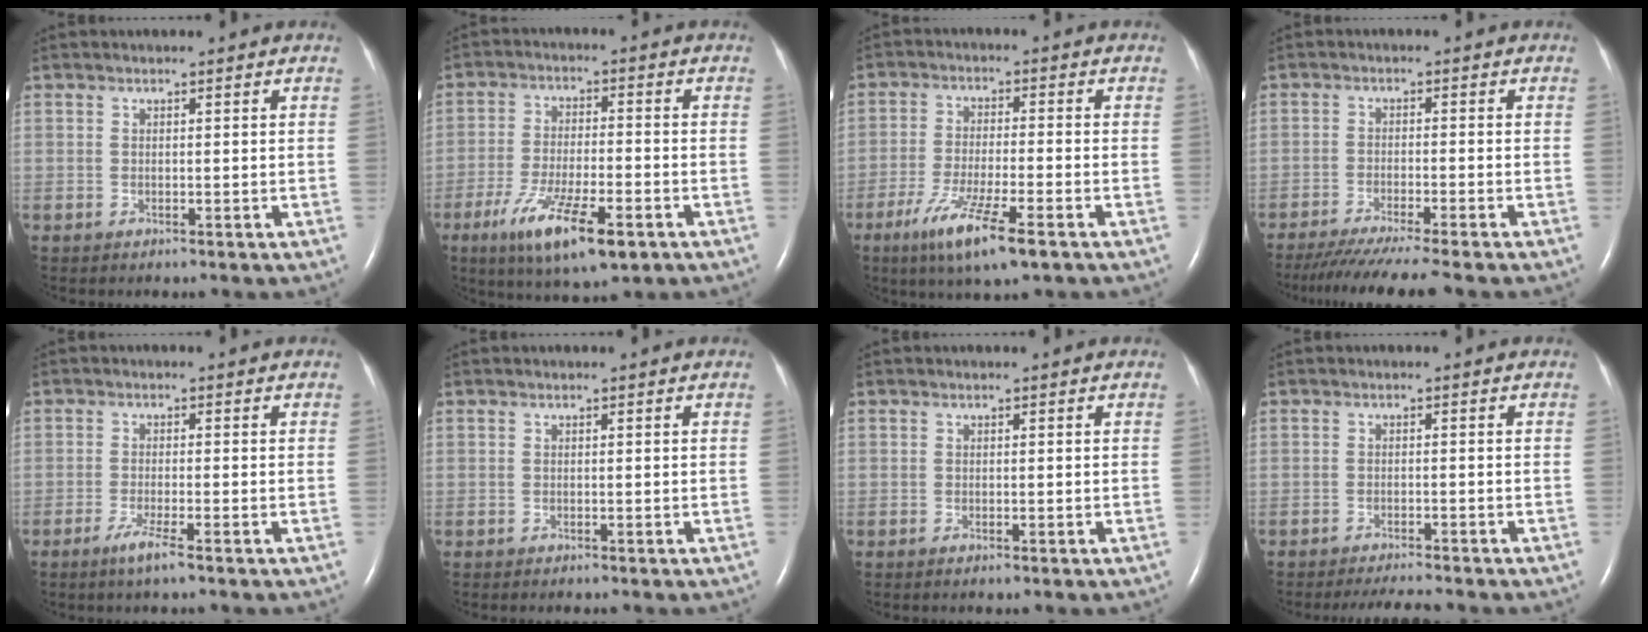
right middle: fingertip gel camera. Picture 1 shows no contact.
{"total": 12.0, "force": [-6.3, 2.6, 9.9], "torque": [-0.185, -0.025, -0.099]}
{"total": 9.8, "force": [-5.6, 0.7, 8.0], "torque": [-0.158, -0.025, -0.094]}
{"total": 11.1, "force": [-9.6, -1.1, 5.6], "torque": [-0.066, -0.036, -0.147]}
{"total": 3.2, "force": [-2.0, -0.2, 2.5], "torque": [-0.056, -0.010, -0.039]}
{"total": 0.0}
{"total": 0.5, "force": [-0.3, 0.0, 0.4], "torque": [-0.011, -0.002, -0.002]}
{"total": 4.6, "force": [-4.3, 0.0, 1.7], "torque": [-0.028, -0.015, -0.066]}